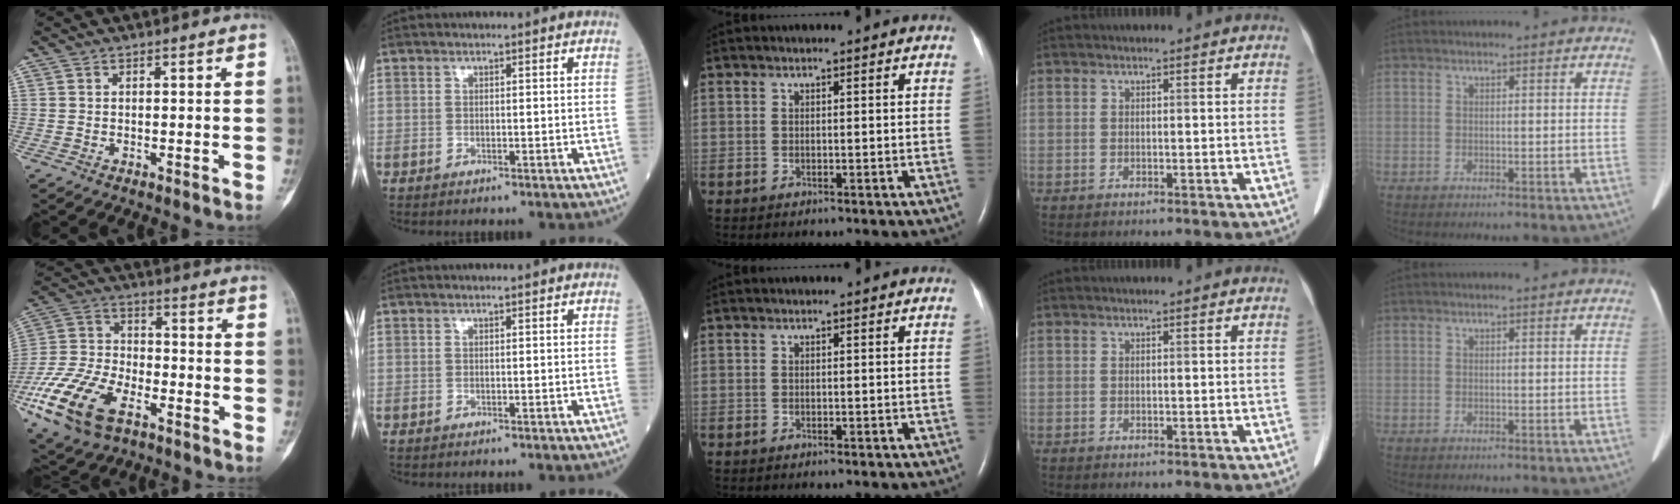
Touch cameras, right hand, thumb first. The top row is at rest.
{"thumb": {"total": 18.6, "force": [-9.2, 10.0, 12.7], "torque": [-0.258, 0.029, -0.171]}}